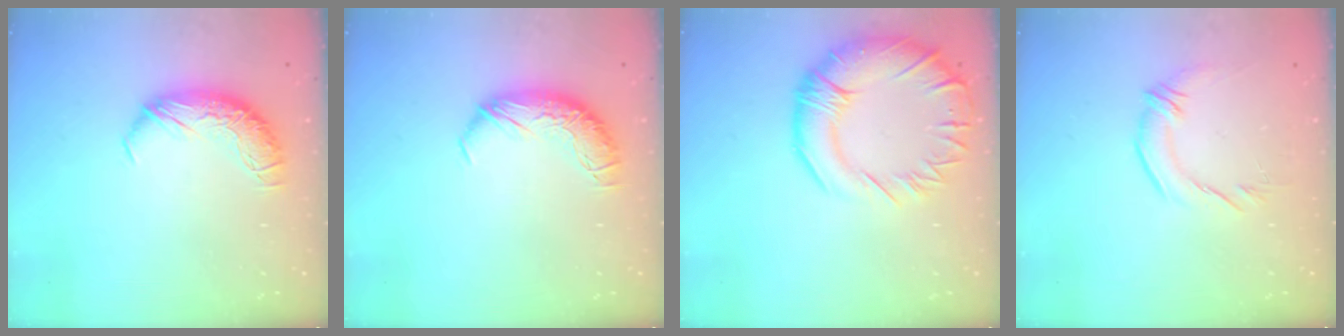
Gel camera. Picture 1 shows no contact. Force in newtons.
{"total": 0.0}
{"total": 9.6, "press": 9.0, "slide": 3.5}
{"total": 1.8, "press": 0.7, "slide": 1.7}